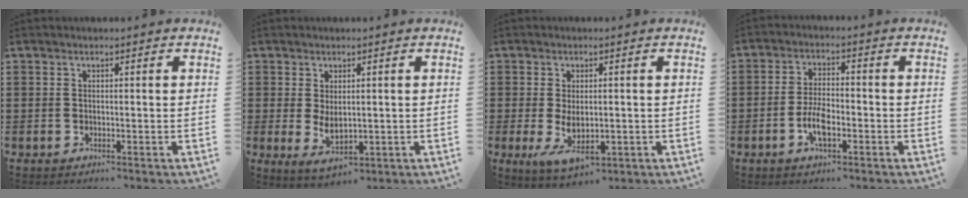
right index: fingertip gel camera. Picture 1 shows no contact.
{"total": 4.0, "force": [0.1, 2.2, 3.3], "torque": [-0.070, -0.005, -0.002]}
{"total": 4.8, "force": [-0.8, 2.5, 4.0], "torque": [-0.077, -0.002, -0.018]}
{"total": 5.1, "force": [-1.9, 2.1, 4.3], "torque": [-0.099, -0.001, -0.041]}